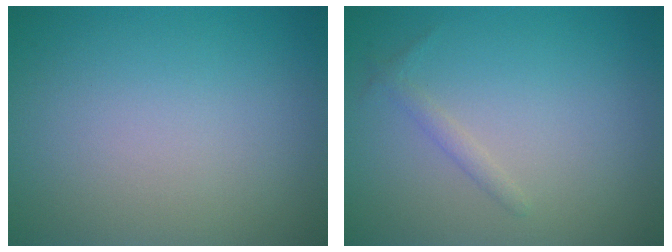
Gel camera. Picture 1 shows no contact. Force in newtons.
{"total": 0.9, "press": 0.9, "slide": 0.1}